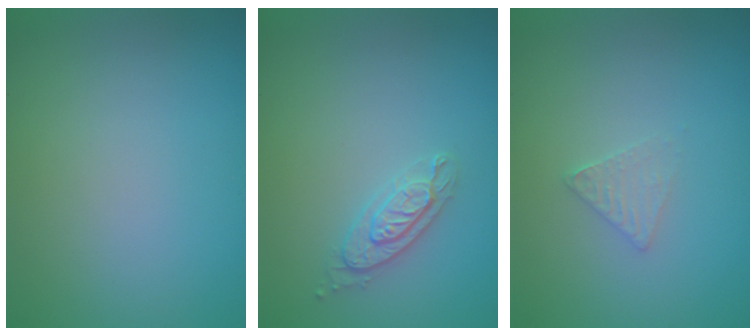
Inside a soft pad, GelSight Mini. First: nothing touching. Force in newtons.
{"total": 2.1, "press": 2.1, "slide": 0.5}
{"total": 1.4, "press": 1.3, "slide": 0.2}